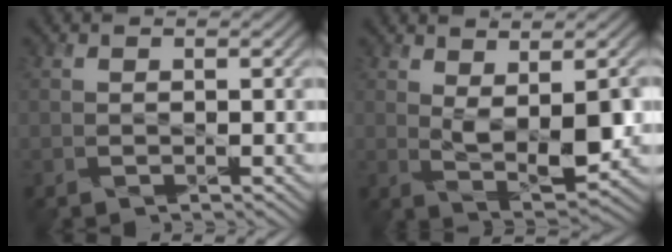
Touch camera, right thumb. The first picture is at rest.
{"total": 6.4, "force": [1.3, 2.5, 5.8], "torque": [-0.103, -0.003, 0.027]}